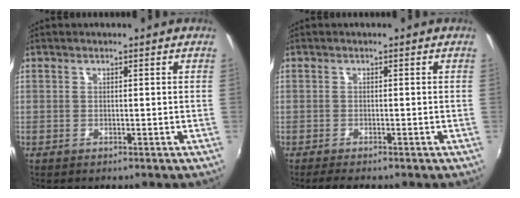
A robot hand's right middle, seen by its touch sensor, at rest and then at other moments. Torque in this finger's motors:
{"motor_torque": [0.66, -0.51, 0.20, 0.07]}